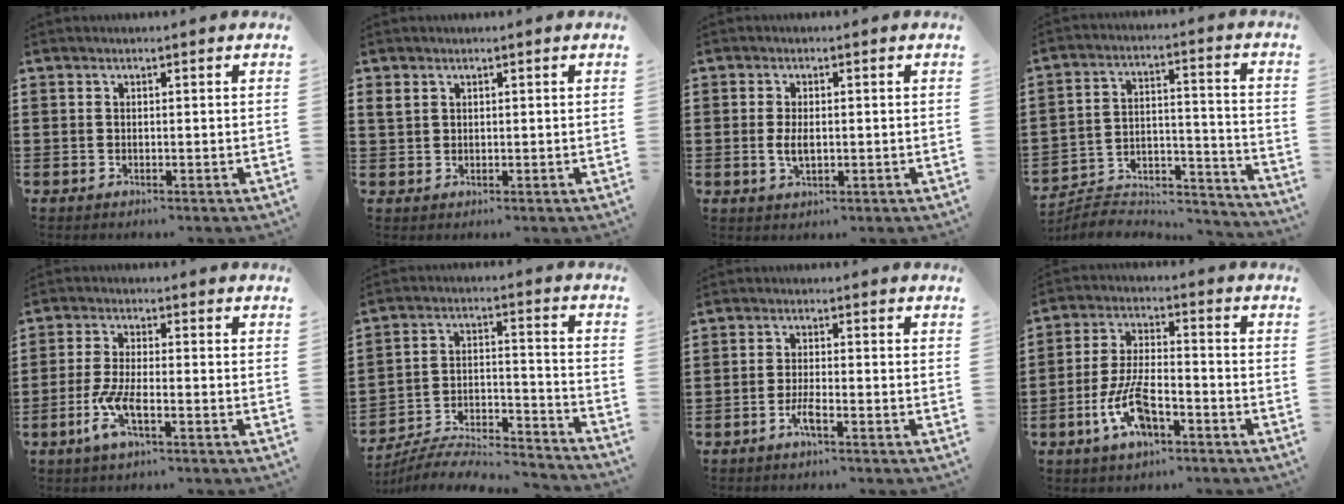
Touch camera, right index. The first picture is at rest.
{"total": 1.7, "force": [1.2, 1.1, 0.5], "torque": [-0.013, 0.004, 0.024]}
{"total": 2.8, "force": [0.0, 1.4, 2.5], "torque": [-0.056, 0.002, -0.004]}
{"total": 5.4, "force": [-5.0, 1.8, 0.8], "torque": [-0.011, 0.010, -0.100]}
{"total": 5.5, "force": [-2.3, 1.3, 4.9], "torque": [-0.122, -0.015, -0.050]}
{"total": 7.1, "force": [-6.7, 1.1, 2.0], "torque": [-0.036, 0.003, -0.134]}
{"total": 2.9, "force": [-1.6, 0.3, 2.4], "torque": [-0.056, -0.005, -0.033]}
{"total": 9.0, "force": [-4.1, 3.5, 7.2], "torque": [-0.169, -0.008, -0.078]}